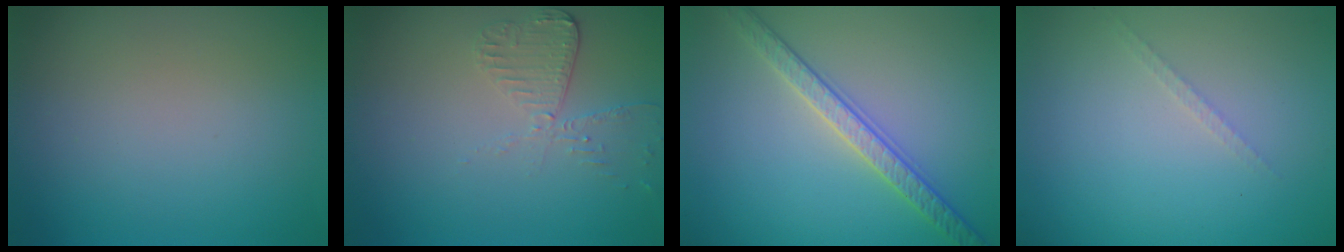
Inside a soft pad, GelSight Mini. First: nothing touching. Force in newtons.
{"total": 2.5, "press": 2.3, "slide": 1.0}
{"total": 3.3, "press": 3.2, "slide": 0.7}
{"total": 0.8, "press": 0.8, "slide": 0.0}